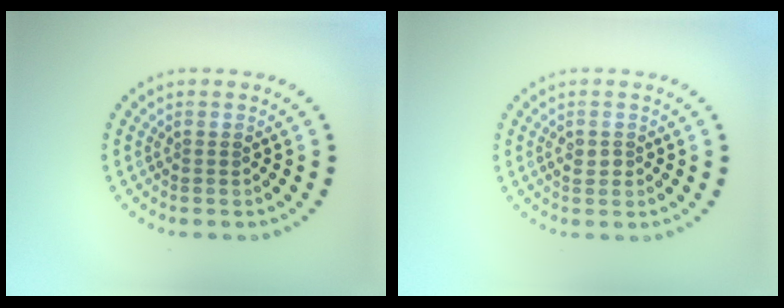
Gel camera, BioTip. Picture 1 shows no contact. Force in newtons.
{"total": 1.2, "press": 1.2, "slide": 0.4}